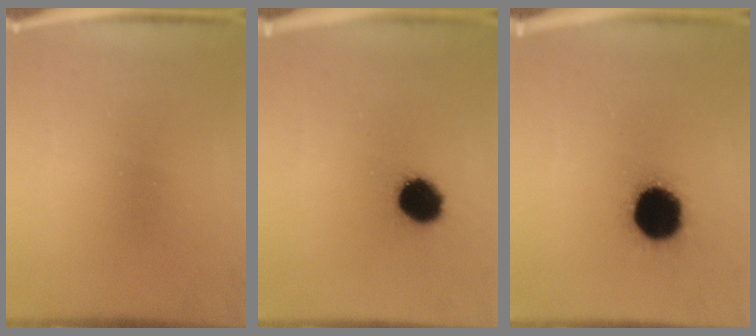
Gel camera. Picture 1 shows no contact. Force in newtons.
{"total": 10.0}
{"total": 16.6}